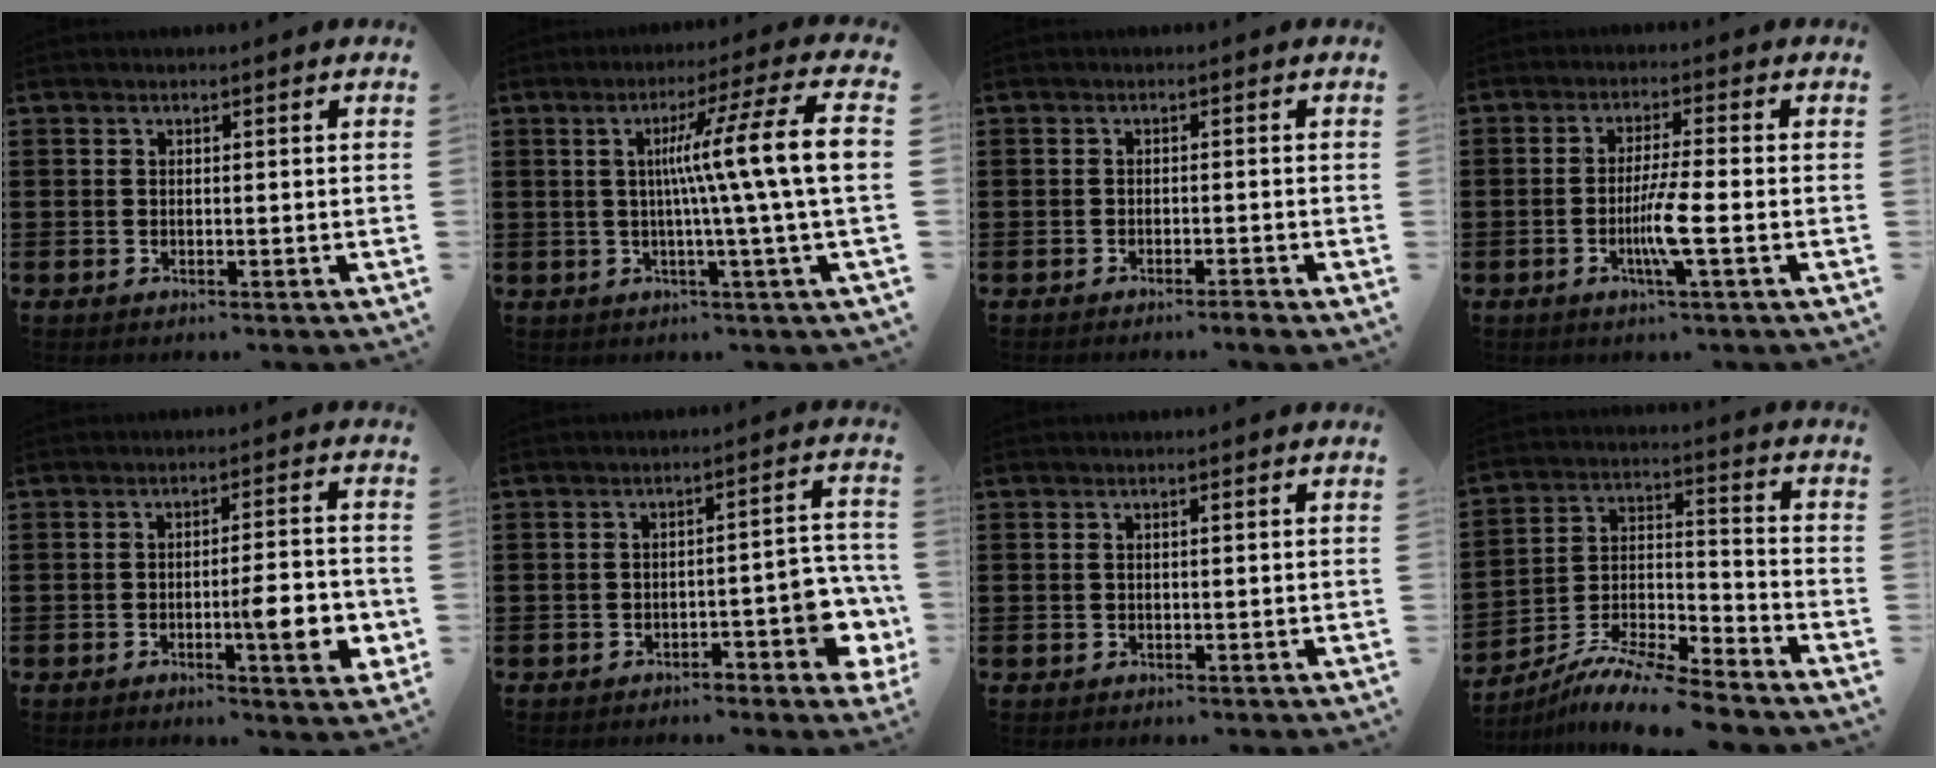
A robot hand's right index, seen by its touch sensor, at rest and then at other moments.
{"total": 12.8, "force": [1.1, -0.8, 12.7], "torque": [-0.216, -0.007, 0.005]}
{"total": 1.3, "force": [-1.1, -0.1, 0.6], "torque": [-0.011, 0.000, -0.022]}
{"total": 5.8, "force": [-1.7, -0.1, 5.5], "torque": [-0.107, -0.016, -0.035]}
{"total": 7.5, "force": [-2.0, 1.3, 7.1], "torque": [-0.094, -0.009, -0.033]}
{"total": 5.0, "force": [-2.6, 1.8, 3.9], "torque": [-0.049, -0.001, -0.049]}
{"total": 0.6, "force": [0.2, 0.1, 0.6], "torque": [-0.012, -0.001, 0.004]}
{"total": 8.7, "force": [-8.3, 0.3, 2.7], "torque": [-0.055, 0.007, -0.168]}